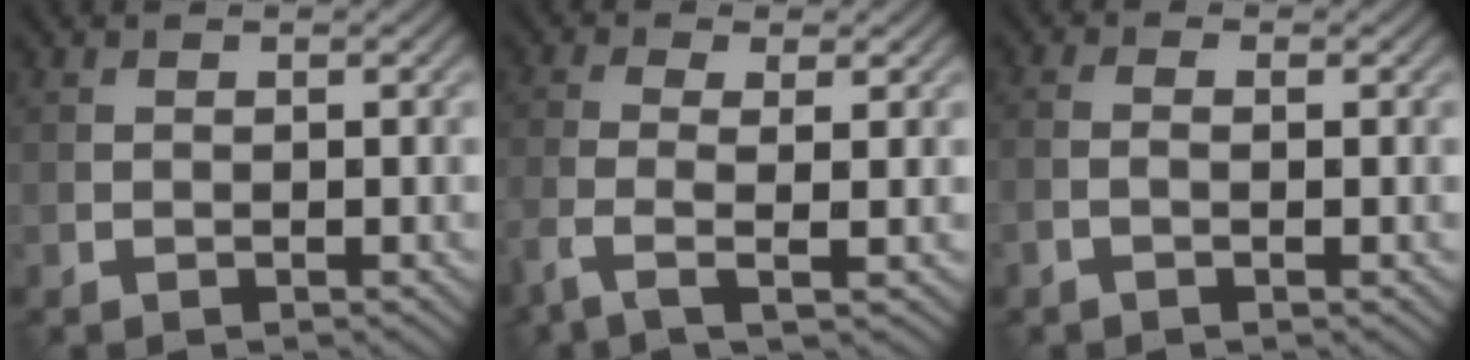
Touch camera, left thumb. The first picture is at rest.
{"total": 4.1, "force": [-1.5, 1.0, 3.7], "torque": [-0.083, -0.001, -0.041]}
{"total": 1.4, "force": [-0.5, 0.2, 1.2], "torque": [-0.029, 0.002, -0.014]}